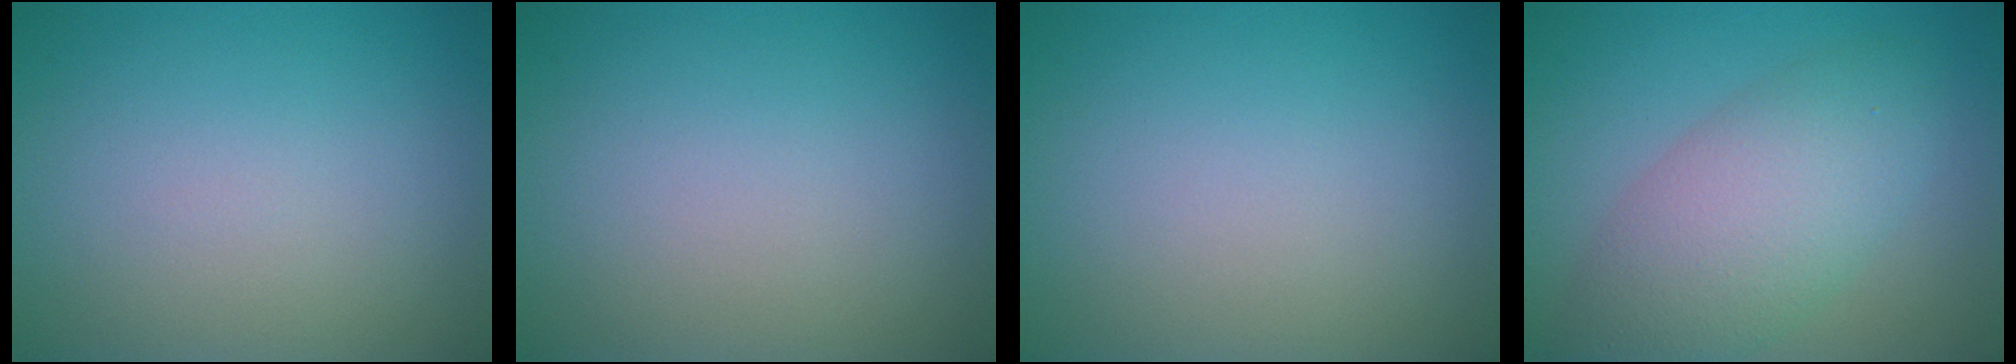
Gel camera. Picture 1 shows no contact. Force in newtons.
{"total": 0.0}
{"total": 0.0}
{"total": 6.4, "press": 6.4, "slide": 0.2}